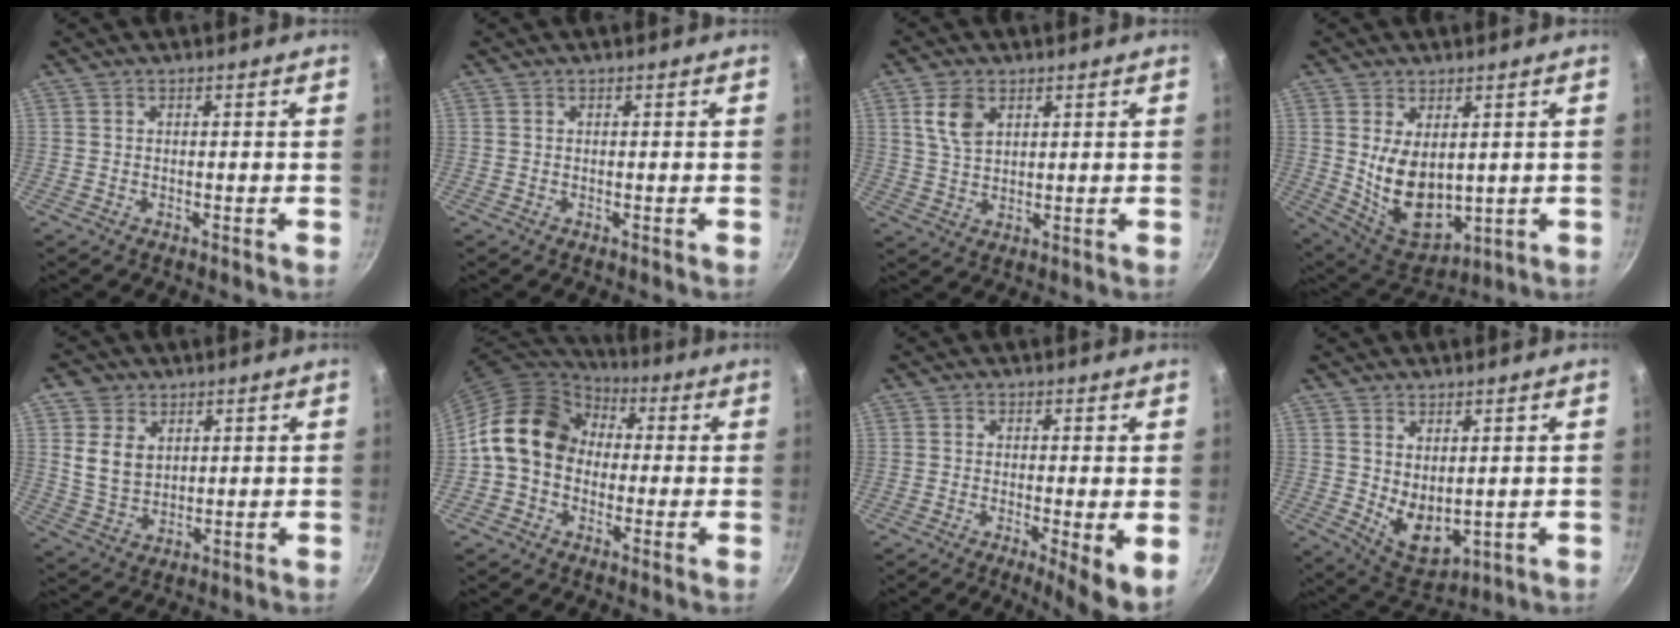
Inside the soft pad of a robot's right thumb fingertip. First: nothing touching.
{"total": 0.0}
{"total": 6.1, "force": [2.7, 3.7, 4.0], "torque": [-0.068, -0.008, 0.055]}
{"total": 12.1, "force": [1.5, 7.4, 9.5], "torque": [-0.141, -0.033, 0.056]}
{"total": 7.7, "force": [2.4, 5.9, 4.3], "torque": [-0.057, -0.015, 0.051]}
{"total": 13.8, "force": [0.3, 11.1, 8.1], "torque": [-0.110, 0.036, -0.015]}
{"total": 6.6, "force": [-1.1, 1.2, 6.4], "torque": [-0.089, -0.013, -0.016]}
{"total": 7.8, "force": [1.5, 4.6, 6.1], "torque": [-0.082, -0.030, 0.047]}